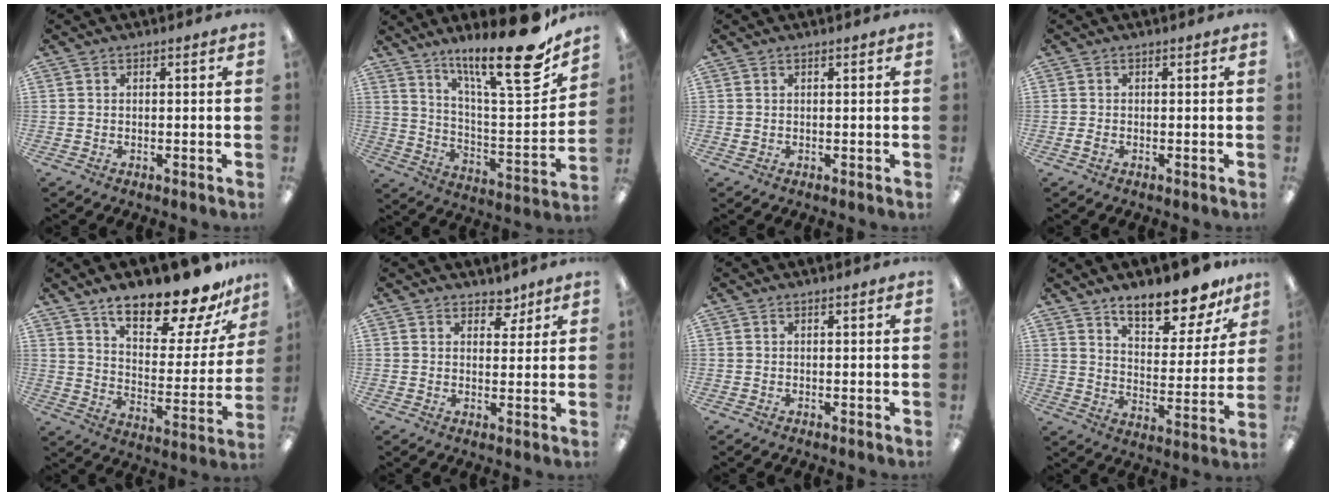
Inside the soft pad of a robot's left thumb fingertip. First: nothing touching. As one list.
[{"total": 21.7, "force": [15.8, 4.2, 14.2], "torque": [-0.207, -0.124, 0.248]}, {"total": 0.5, "force": [0.4, 0.3, 0.2], "torque": [-0.004, 0.003, 0.006]}, {"total": 0.9, "force": [-0.4, 0.6, 0.6], "torque": [-0.010, 0.000, -0.007]}, {"total": 19.2, "force": [15.9, 5.6, 9.2], "torque": [-0.141, -0.109, 0.269]}, {"total": 4.4, "force": [3.4, 2.6, 1.2], "torque": [-0.001, -0.019, 0.057]}, {"total": 0.0}, {"total": 13.6, "force": [11.9, 3.9, 5.4], "torque": [-0.074, -0.088, 0.208]}]